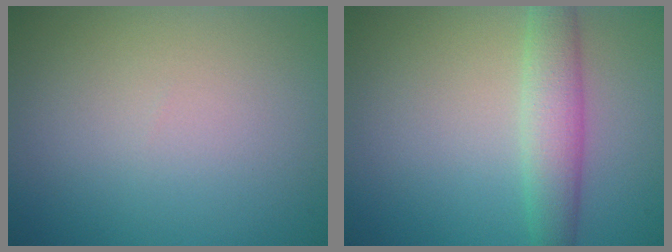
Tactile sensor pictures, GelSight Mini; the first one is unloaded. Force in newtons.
{"total": 3.7, "press": 3.7, "slide": 0.2}